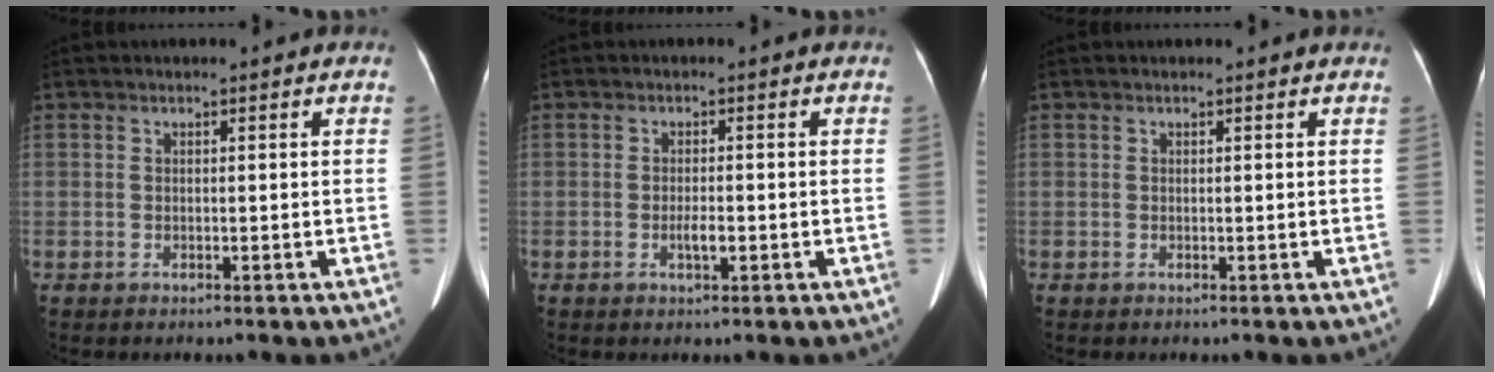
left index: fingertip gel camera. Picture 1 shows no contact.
{"total": 2.2, "force": [-0.7, 0.4, 2.1], "torque": [-0.039, 0.000, -0.012]}
{"total": 1.0, "force": [1.0, 0.1, 0.2], "torque": [-0.008, 0.005, 0.006]}